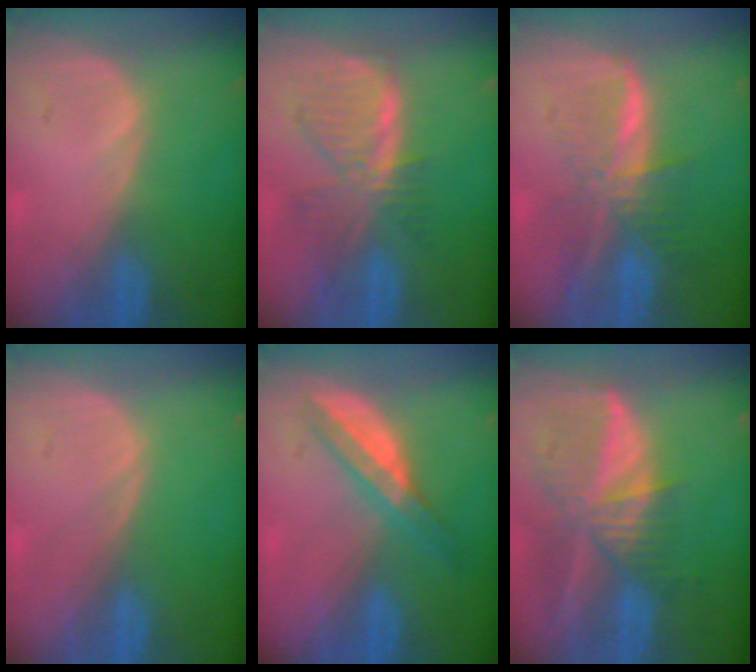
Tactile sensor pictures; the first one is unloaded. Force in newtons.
{"total": 7.4, "press": 6.7, "slide": 3.0}
{"total": 7.9, "press": 6.6, "slide": 4.2}
{"total": 0.0}
{"total": 5.8, "press": 5.2, "slide": 2.6}
{"total": 9.3, "press": 8.1, "slide": 4.6}